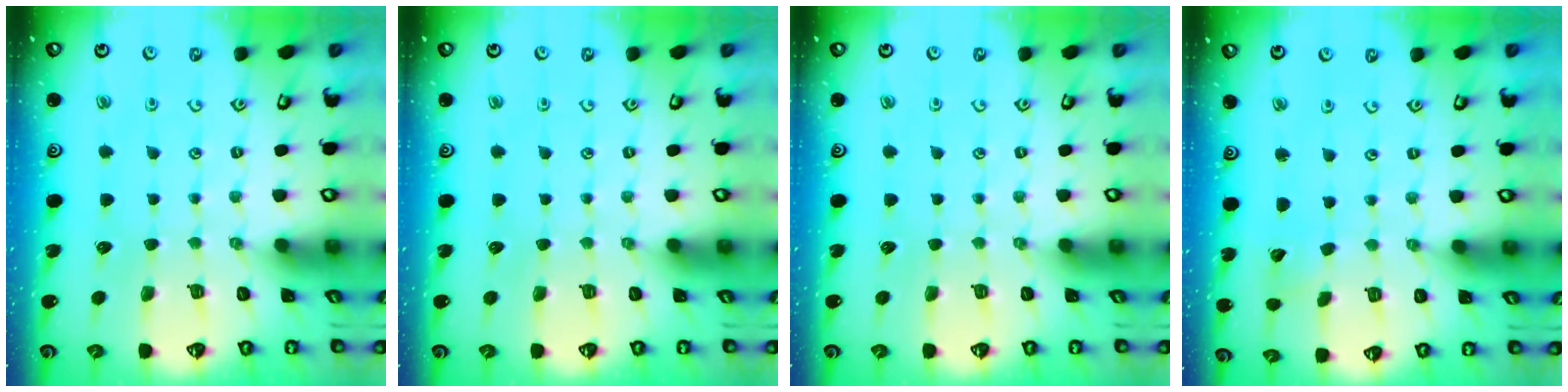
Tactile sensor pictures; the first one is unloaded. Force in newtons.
{"total": 0.0}
{"total": 0.0}
{"total": 3.8, "press": 3.8, "slide": 0.4}